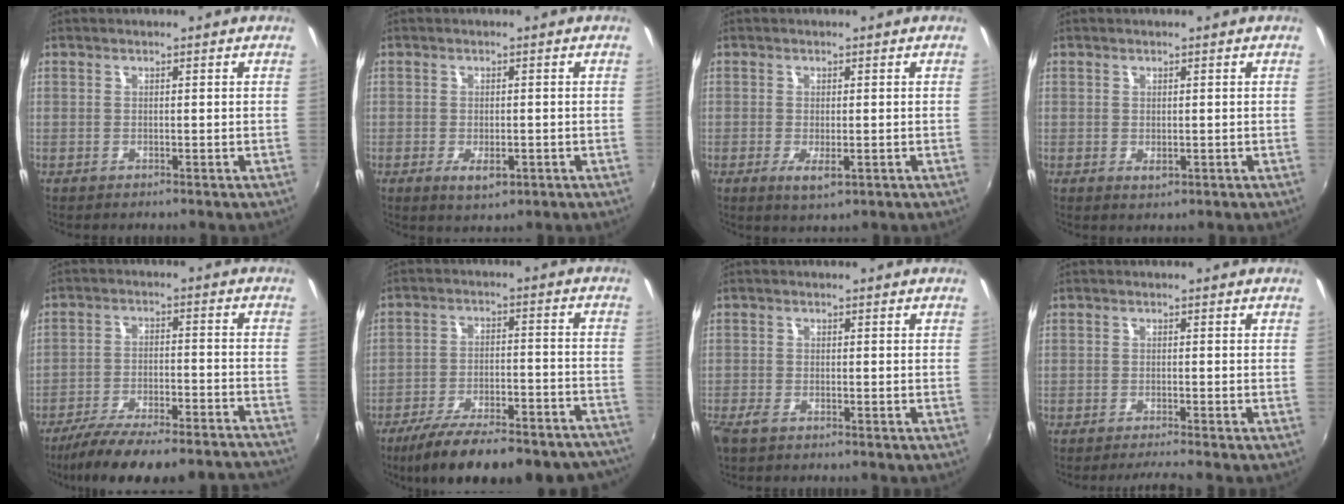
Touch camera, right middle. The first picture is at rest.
{"total": 3.8, "force": [-1.4, 1.7, 3.0], "torque": [-0.058, -0.009, -0.019]}
{"total": 3.5, "force": [-1.1, 1.2, 3.1], "torque": [-0.057, -0.012, -0.014]}
{"total": 1.2, "force": [0.0, 0.8, 0.9], "torque": [-0.014, -0.002, 0.001]}
{"total": 22.5, "force": [-20.1, 3.6, 9.4], "torque": [-0.166, -0.025, -0.278]}
{"total": 25.9, "force": [-21.8, 6.8, 12.3], "torque": [-0.199, -0.022, -0.289]}
{"total": 2.5, "force": [-1.9, 0.9, 1.4], "torque": [-0.034, -0.008, -0.037]}
{"total": 3.0, "force": [-2.7, -0.7, 1.1], "torque": [-0.027, -0.007, -0.049]}